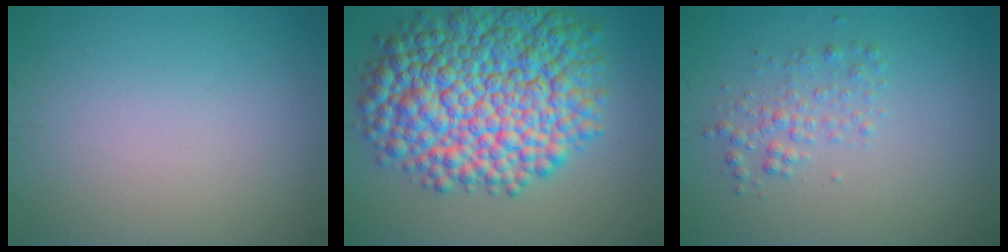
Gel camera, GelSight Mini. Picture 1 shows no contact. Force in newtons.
{"total": 14.0, "press": 14.0, "slide": 0.2}
{"total": 2.0, "press": 2.0, "slide": 0.1}